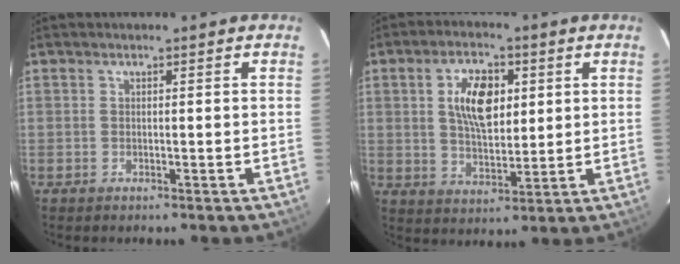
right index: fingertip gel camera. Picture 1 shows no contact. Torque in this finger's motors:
{"motor_torque": [0.98, 0.64, 0.26, 0.14]}